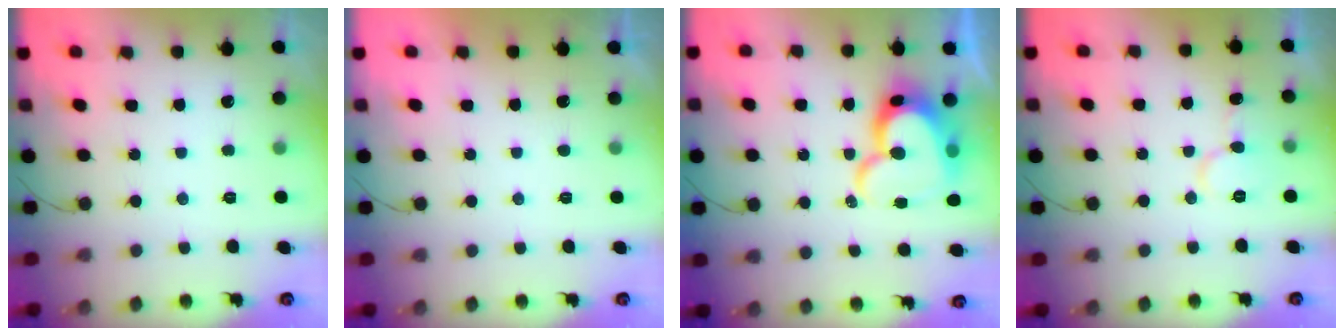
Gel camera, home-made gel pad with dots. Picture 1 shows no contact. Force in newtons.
{"total": 1.0, "press": 1.0, "slide": 0.2}
{"total": 19.0, "press": 18.9, "slide": 1.9}
{"total": 7.6, "press": 7.6, "slide": 0.8}